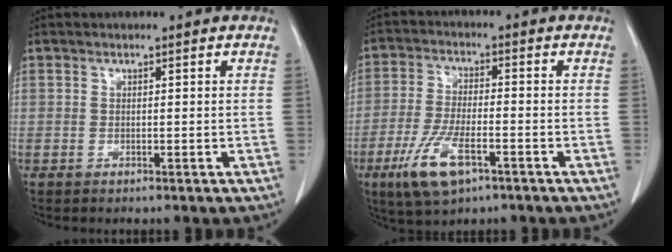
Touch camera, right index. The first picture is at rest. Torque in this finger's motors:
{"motor_torque": [1.12, -0.77, 0.48, 0.15]}